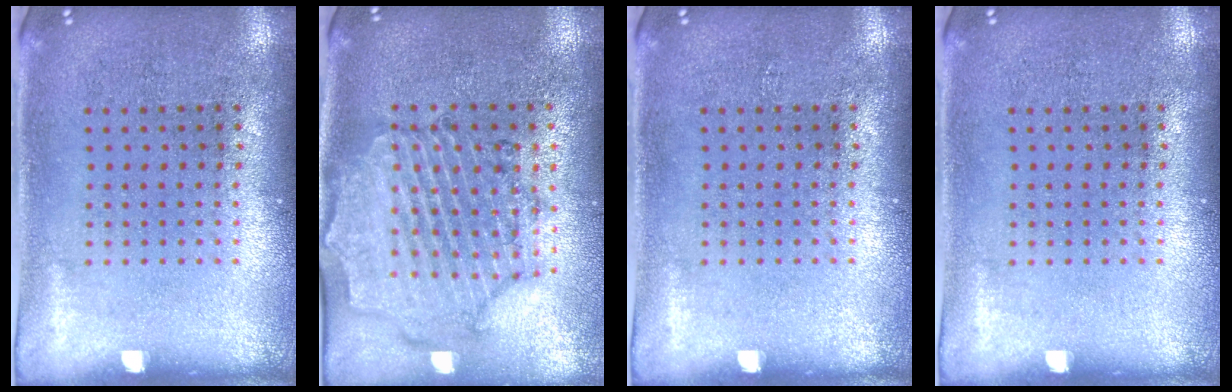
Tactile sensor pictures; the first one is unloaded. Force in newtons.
{"total": 1.6, "press": 1.6, "slide": 0.3}
{"total": 0.0}
{"total": 0.0}